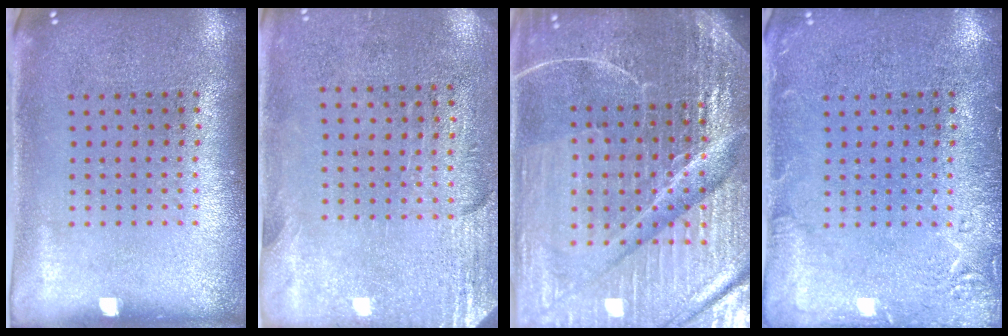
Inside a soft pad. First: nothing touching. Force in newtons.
{"total": 2.8, "press": 2.4, "slide": 1.4}
{"total": 6.8, "press": 6.0, "slide": 3.1}
{"total": 2.2, "press": 2.2, "slide": 0.4}